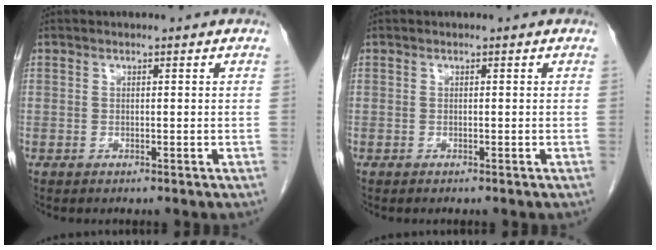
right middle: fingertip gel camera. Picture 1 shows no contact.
{"total": 0.0}